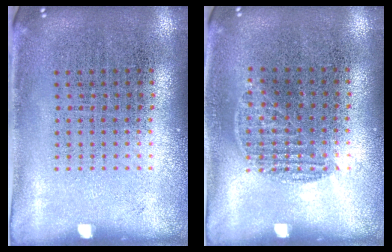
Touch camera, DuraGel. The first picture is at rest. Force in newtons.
{"total": 0.8, "press": 0.7, "slide": 0.4}